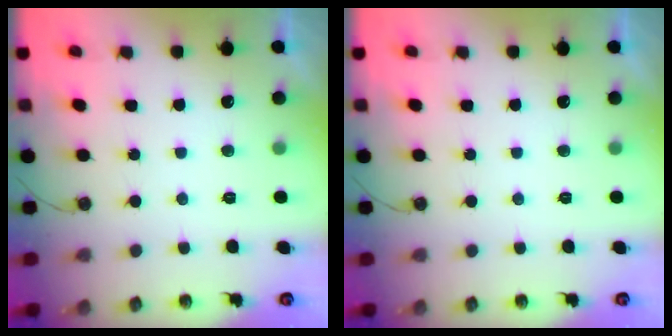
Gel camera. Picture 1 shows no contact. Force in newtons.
{"total": 0.0}